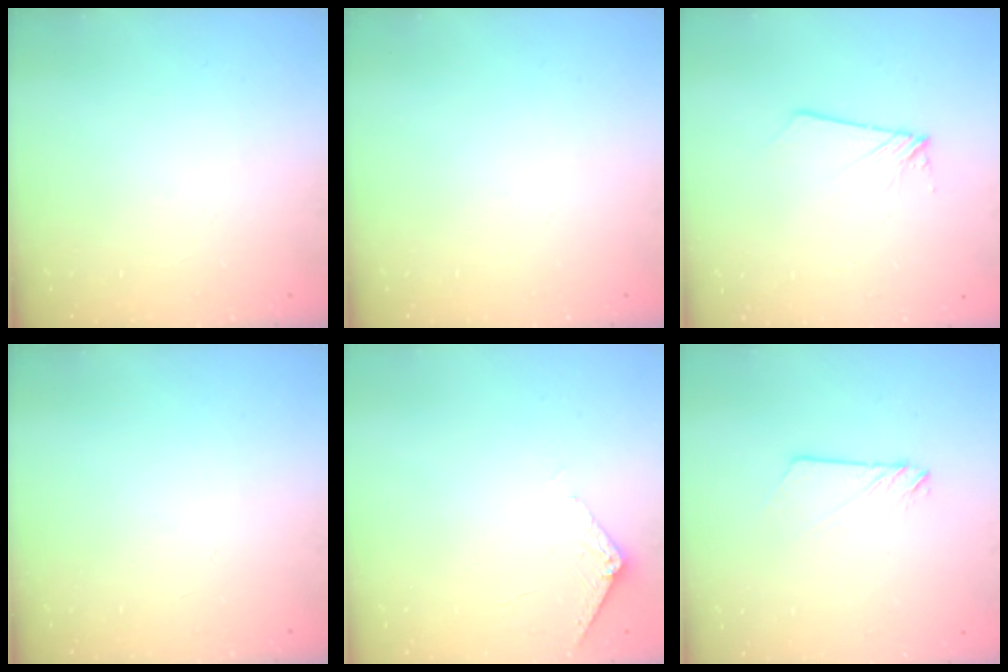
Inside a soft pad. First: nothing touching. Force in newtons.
{"total": 0.0}
{"total": 1.7, "press": 1.7, "slide": 0.1}
{"total": 0.0}
{"total": 2.9, "press": 2.9, "slide": 0.3}
{"total": 2.4, "press": 2.4, "slide": 0.2}